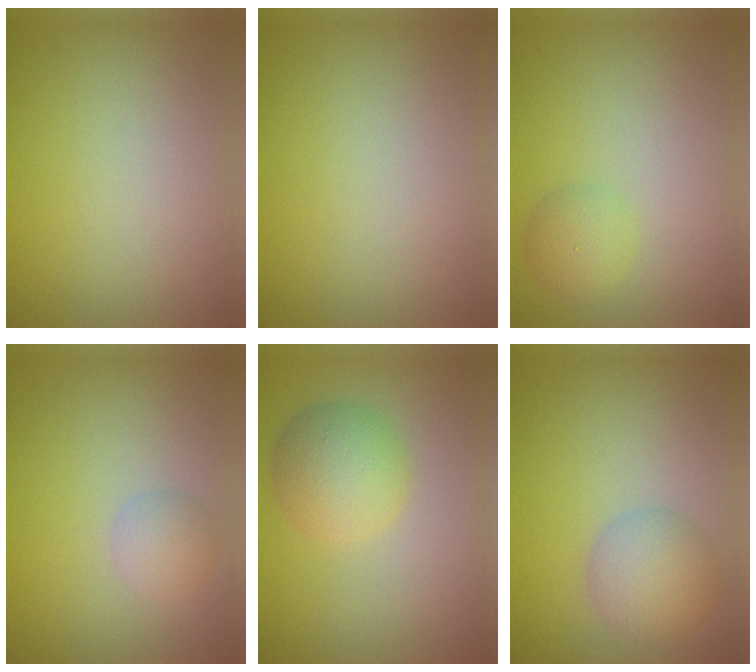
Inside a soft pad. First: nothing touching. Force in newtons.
{"total": 0.0}
{"total": 2.0, "press": 2.0, "slide": 0.0}
{"total": 1.9, "press": 1.9, "slide": 0.1}
{"total": 4.4, "press": 4.4, "slide": 0.1}
{"total": 3.8, "press": 3.8, "slide": 0.4}